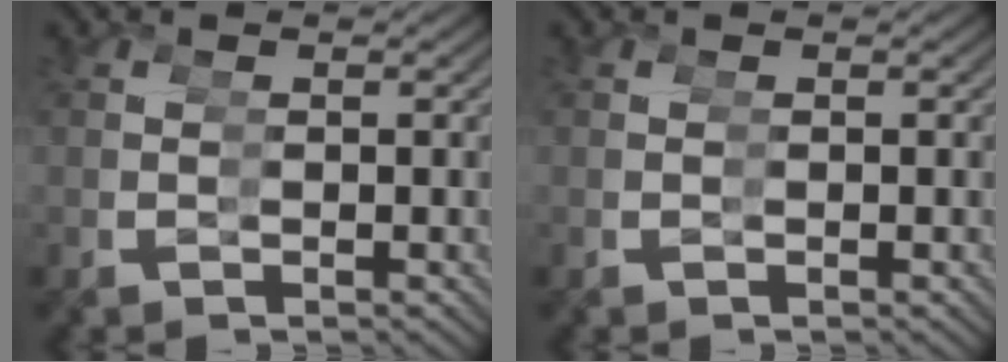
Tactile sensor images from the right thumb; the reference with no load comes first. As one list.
[{"total": 0.0}]